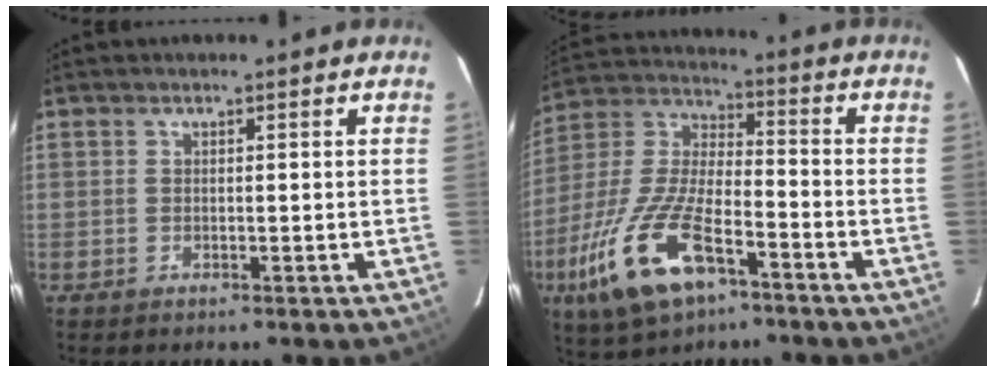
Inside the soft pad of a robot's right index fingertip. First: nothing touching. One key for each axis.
{"total": 18.9, "fx": -9.6, "fy": 7.3, "fz": 14.5, "tx": -0.320, "ty": -0.025, "tz": -0.181}